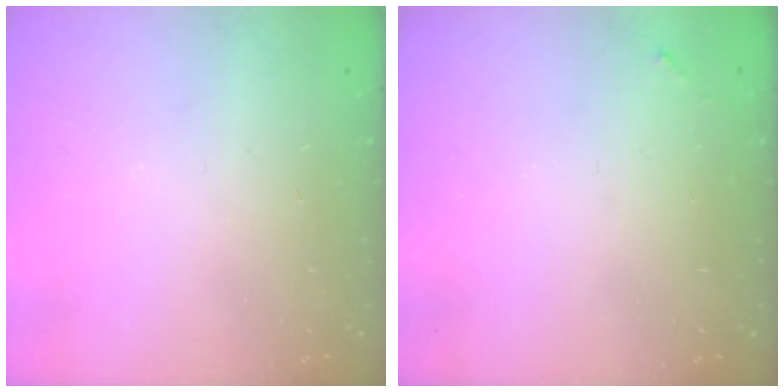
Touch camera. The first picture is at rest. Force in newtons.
{"total": 3.7, "press": 3.7, "slide": 0.2}